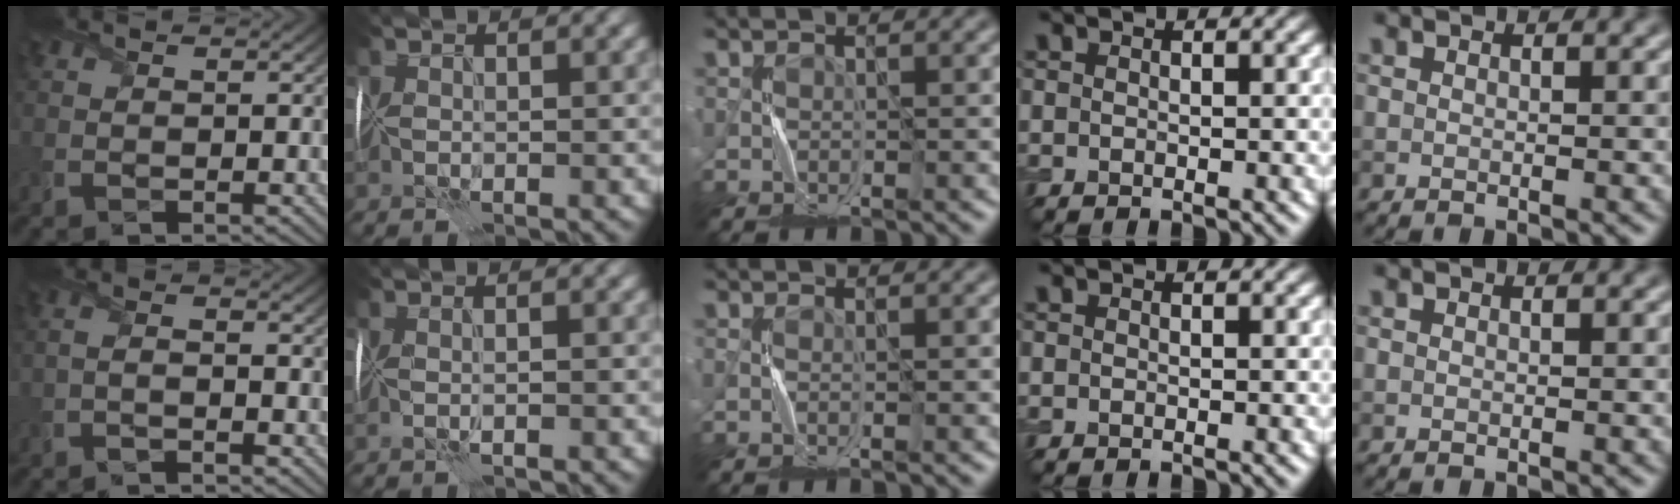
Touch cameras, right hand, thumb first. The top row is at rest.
{"thumb": {"total": 1.7, "force": [-1.4, -0.2, 0.9], "torque": [-0.019, 0.005, -0.034]}, "index": {"total": 1.0, "force": [-0.1, 0.2, 0.9], "torque": [-0.018, -0.002, -0.003]}, "middle": {"total": 0.6, "force": [-0.4, -0.3, -0.2], "torque": [0.004, 0.002, -0.010]}}